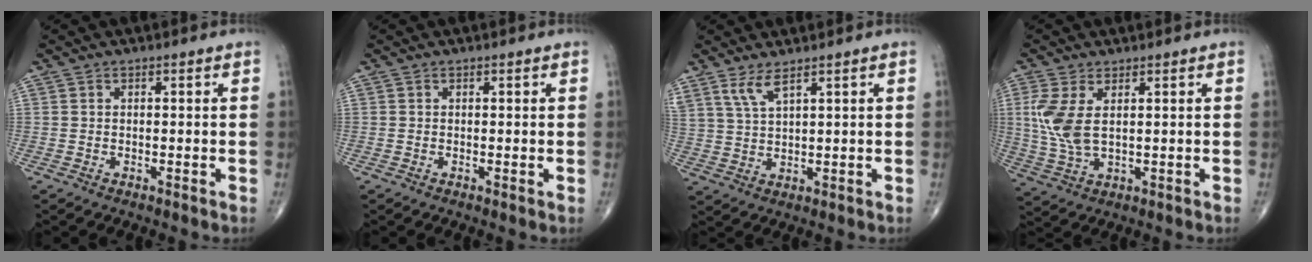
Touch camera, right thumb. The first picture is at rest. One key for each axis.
{"total": 0.0}
{"total": 4.3, "fx": 3.0, "fy": 0.7, "fz": 2.9, "tx": -0.069, "ty": -0.019, "tz": 0.070}
{"total": 7.8, "fx": 1.8, "fy": 3.6, "fz": 6.7, "tx": -0.164, "ty": -0.008, "tz": 0.046}